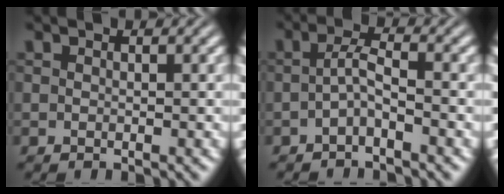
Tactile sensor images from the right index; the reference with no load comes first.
{"total": 1.9, "force": [-1.1, -0.3, 1.5], "torque": [-0.022, -0.003, -0.018]}